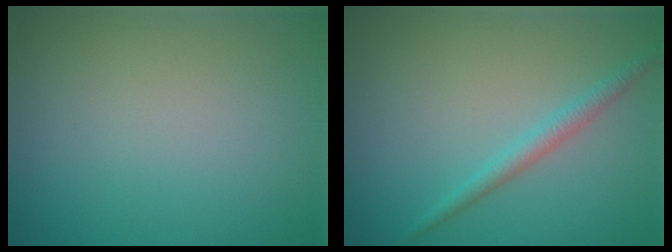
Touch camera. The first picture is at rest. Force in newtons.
{"total": 1.8, "press": 1.8, "slide": 0.1}